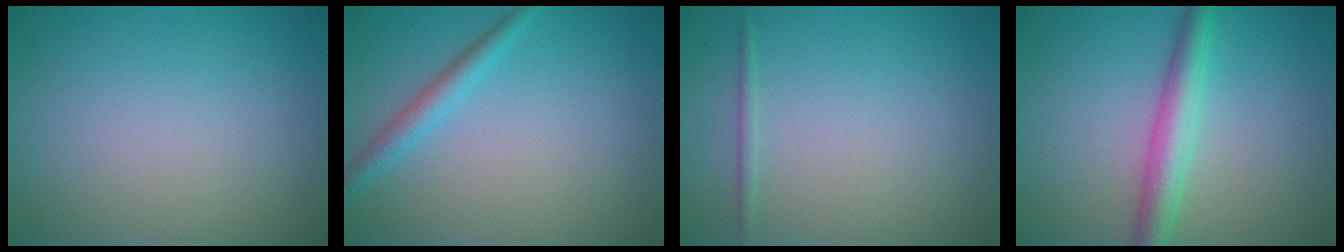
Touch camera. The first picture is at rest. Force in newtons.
{"total": 2.1, "press": 2.1, "slide": 0.1}
{"total": 0.7, "press": 0.7, "slide": 0.0}
{"total": 3.9, "press": 3.9, "slide": 0.2}